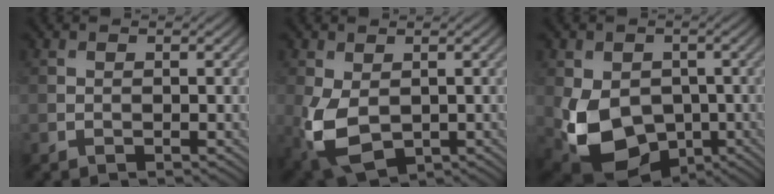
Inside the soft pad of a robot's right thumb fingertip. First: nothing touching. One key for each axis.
{"total": 8.1, "fx": -1.3, "fy": 5.3, "fz": 5.9, "tx": -0.168, "ty": -0.023, "tz": -0.019}
{"total": 10.9, "fx": -2.5, "fy": 8.1, "fz": 6.9, "tx": -0.154, "ty": -0.027, "tz": -0.045}